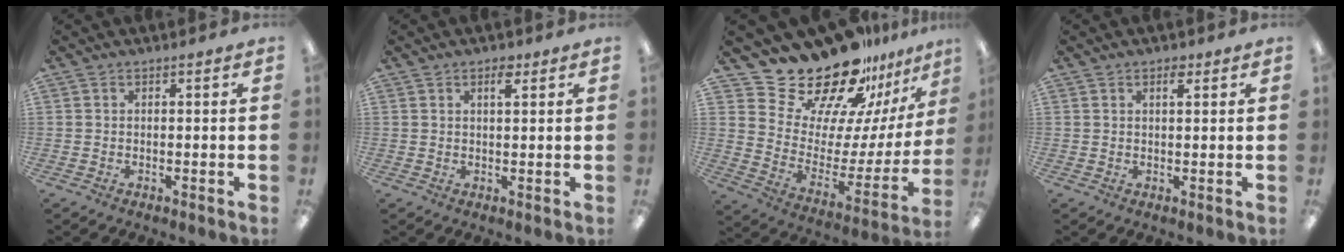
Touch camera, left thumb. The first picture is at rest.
{"total": 2.8, "force": [1.8, 1.0, 1.8], "torque": [-0.025, -0.004, 0.029]}
{"total": 25.1, "force": [21.5, 10.2, 7.9], "torque": [-0.133, -0.167, 0.395]}
{"total": 2.0, "force": [1.4, 0.7, 1.2], "torque": [-0.011, -0.006, 0.021]}